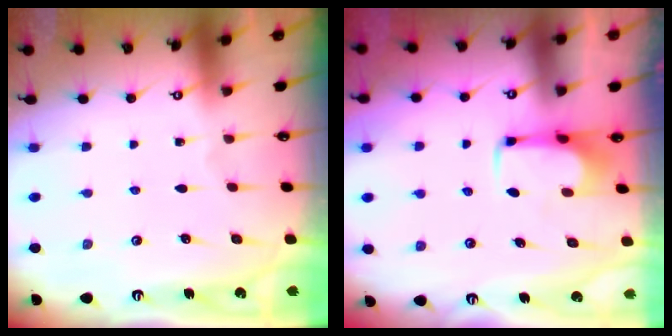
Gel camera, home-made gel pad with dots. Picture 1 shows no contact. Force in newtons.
{"total": 2.0, "press": 2.0, "slide": 0.2}